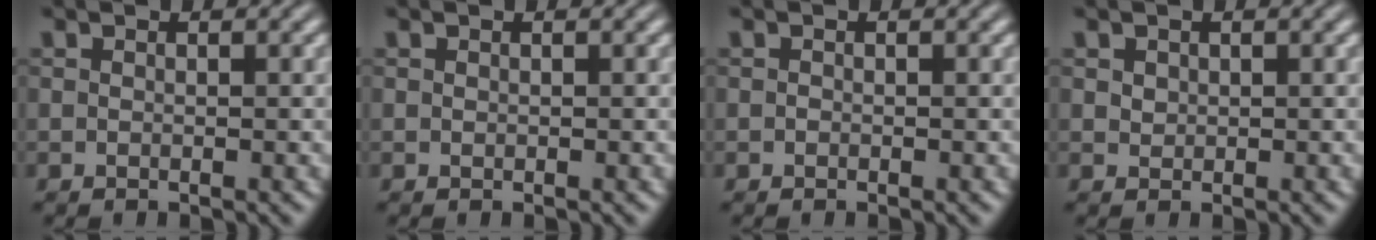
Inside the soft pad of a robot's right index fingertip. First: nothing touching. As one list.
[{"total": 0.0}, {"total": 0.8, "force": [-0.2, -0.7, -0.2], "torque": [0.007, -0.004, -0.001]}, {"total": 0.7, "force": [0.5, -0.5, 0.0], "torque": [0.002, -0.008, 0.023]}]